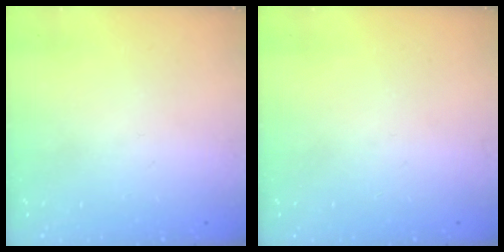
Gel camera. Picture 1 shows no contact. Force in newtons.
{"total": 0.0}